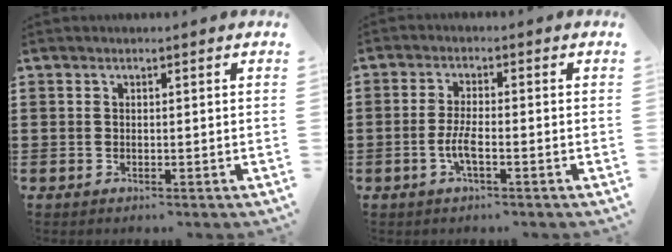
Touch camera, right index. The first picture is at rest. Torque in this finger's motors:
{"motor_torque": [2.14, 0.00, 0.12, 0.03]}